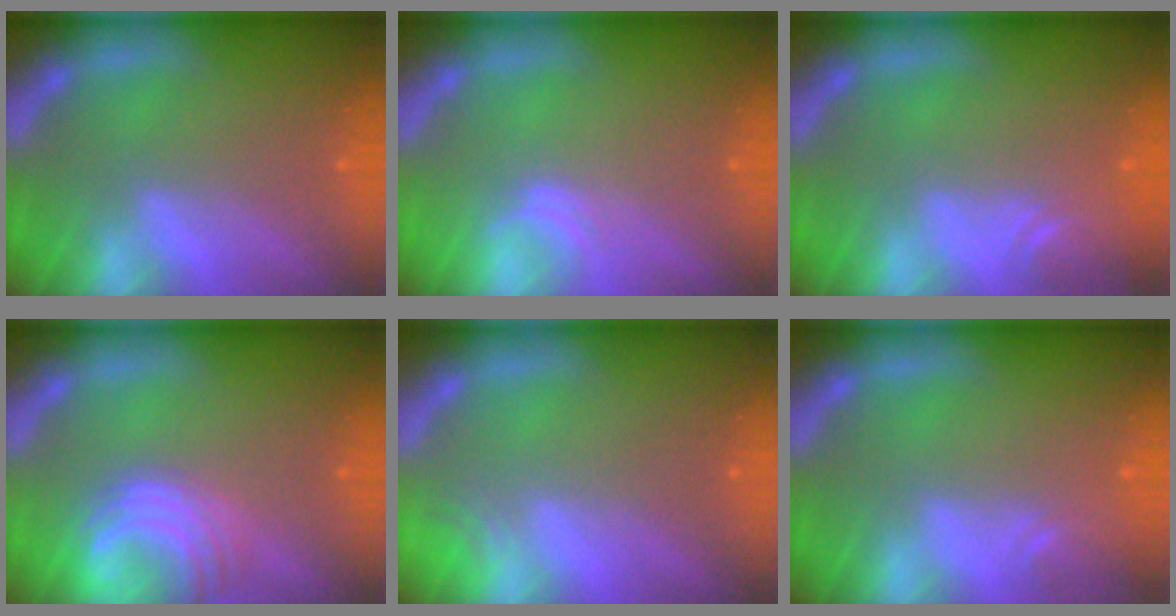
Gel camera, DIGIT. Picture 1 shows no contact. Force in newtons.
{"total": 1.0}
{"total": 3.0}
{"total": 5.5}
{"total": 0.9}
{"total": 1.9}